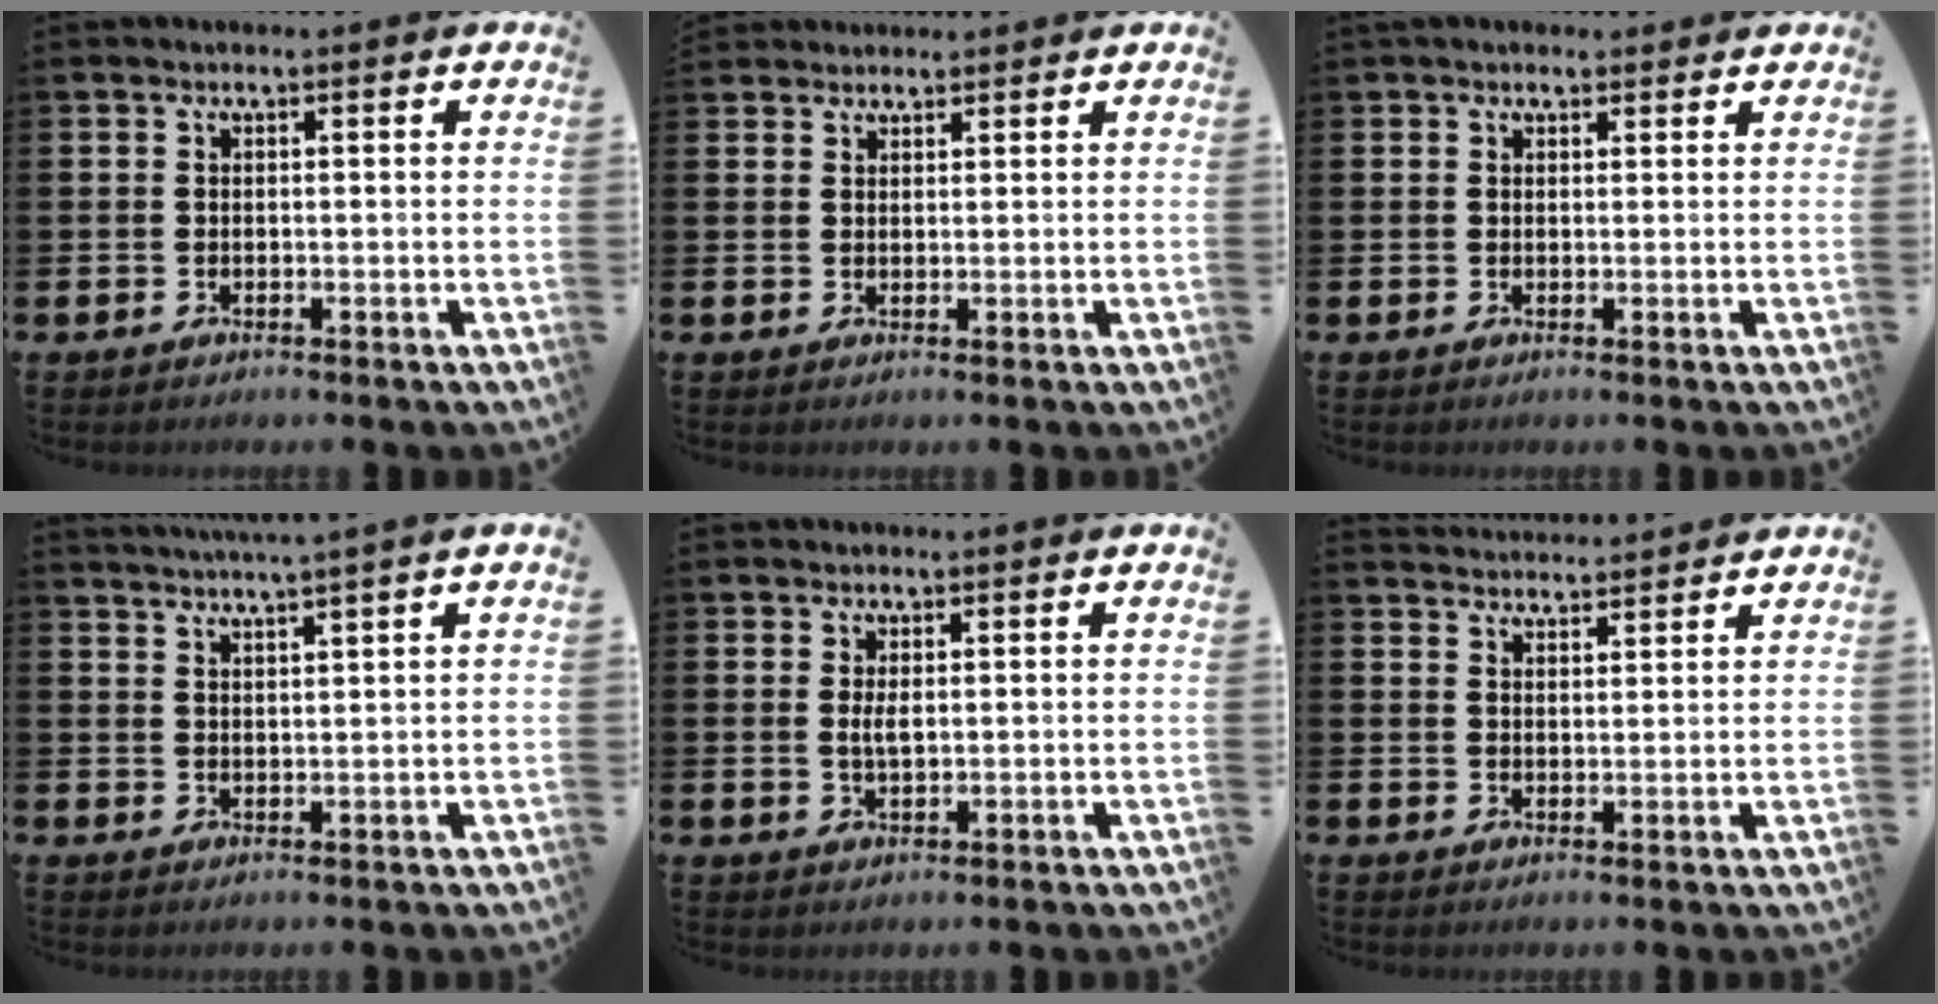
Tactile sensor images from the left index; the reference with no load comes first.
{"total": 2.1, "force": [2.0, 0.7, -0.1], "torque": [0.004, -0.006, 0.037]}
{"total": 1.5, "force": [1.2, 0.8, 0.2], "torque": [0.000, 0.006, 0.022]}
{"total": 2.7, "force": [2.5, -1.1, 0.4], "torque": [-0.017, -0.007, 0.047]}
{"total": 2.0, "force": [0.4, 0.7, 1.8], "torque": [-0.037, 0.002, 0.006]}
{"total": 3.4, "force": [3.4, 0.3, -0.3], "torque": [-0.002, -0.018, 0.062]}